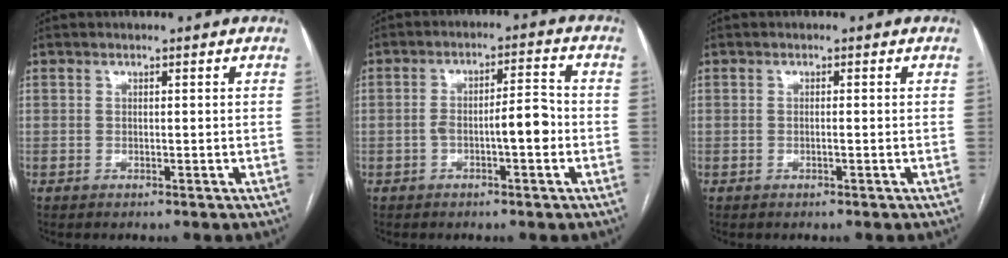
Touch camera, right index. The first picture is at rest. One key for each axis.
{"total": 5.8, "fx": -1.8, "fy": 1.2, "fz": 5.4, "tx": -0.093, "ty": 0.022, "tz": -0.026}
{"total": 0.7, "fx": -0.3, "fy": 0.0, "fz": 0.7, "tx": -0.013, "ty": 0.001, "tz": -0.004}